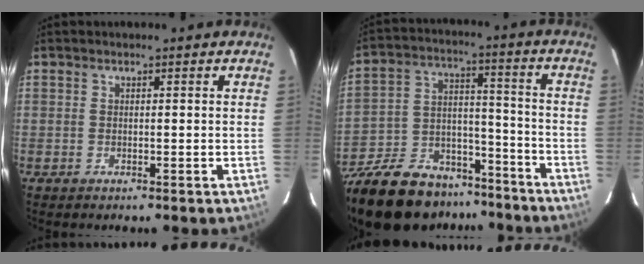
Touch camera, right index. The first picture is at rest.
{"total": 25.5, "force": [-19.8, 11.8, 11.1], "torque": [-0.248, 0.021, -0.293]}